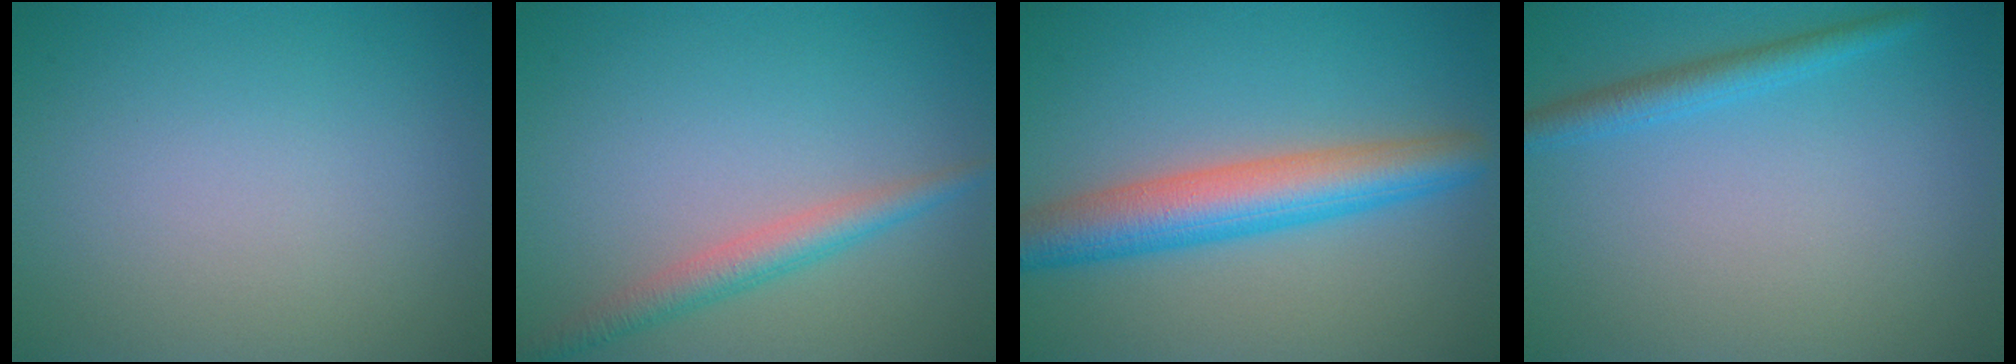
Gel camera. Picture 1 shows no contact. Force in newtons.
{"total": 2.8, "press": 2.8, "slide": 0.1}
{"total": 6.3, "press": 6.3, "slide": 0.2}
{"total": 2.2, "press": 2.2, "slide": 0.1}